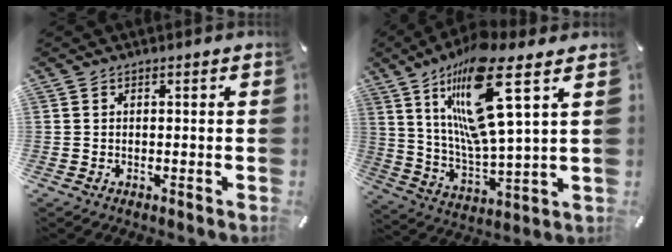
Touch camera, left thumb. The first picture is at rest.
{"total": 20.1, "force": [10.8, 4.0, 16.5], "torque": [-0.330, -0.046, 0.164]}